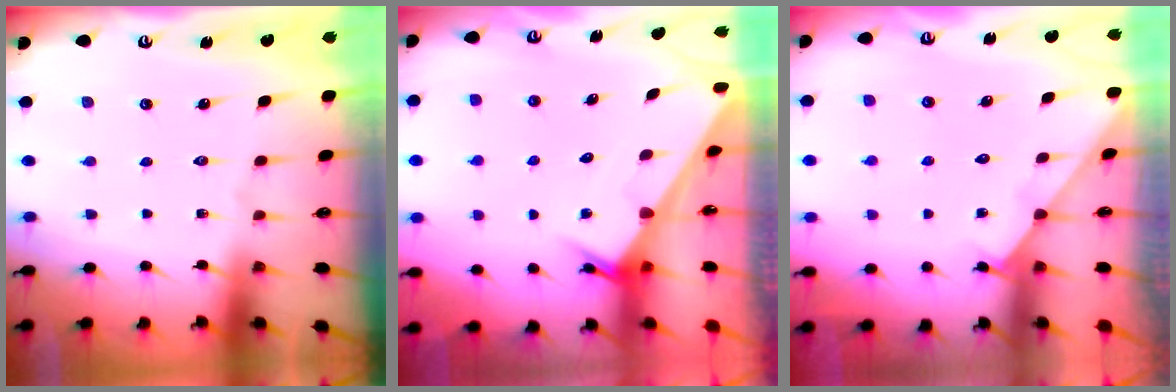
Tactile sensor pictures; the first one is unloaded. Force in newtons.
{"total": 2.5, "press": 2.5, "slide": 0.1}
{"total": 2.3, "press": 2.3, "slide": 0.4}